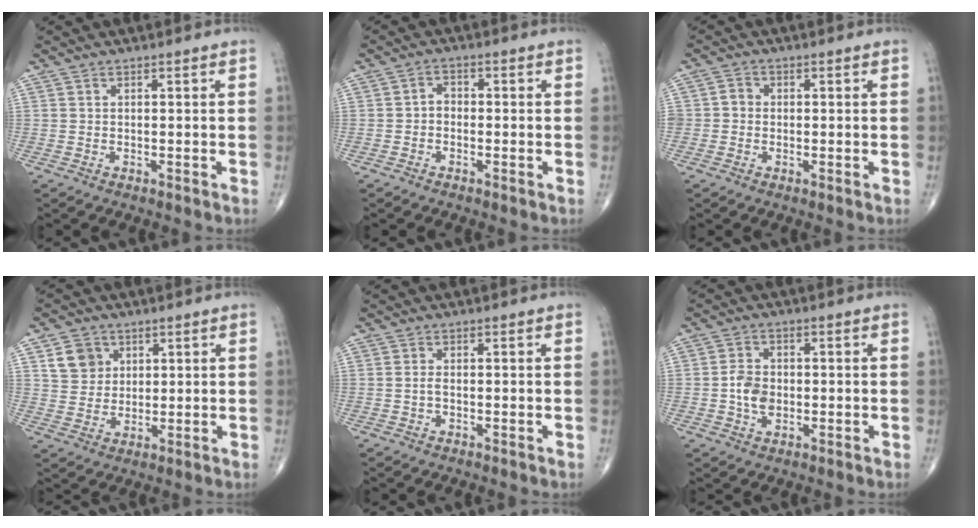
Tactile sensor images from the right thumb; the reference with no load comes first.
{"total": 2.2, "force": [-0.6, 1.7, 1.3], "torque": [-0.006, 0.010, -0.024]}
{"total": 2.4, "force": [-0.4, 2.3, 0.8], "torque": [0.004, 0.008, -0.014]}
{"total": 6.4, "force": [2.6, 5.4, 2.1], "torque": [-0.014, -0.011, 0.050]}
{"total": 1.0, "force": [-0.3, 0.6, 0.8], "torque": [-0.015, 0.002, -0.006]}
{"total": 4.9, "force": [-0.7, 3.6, 3.2], "torque": [-0.052, 0.007, -0.016]}